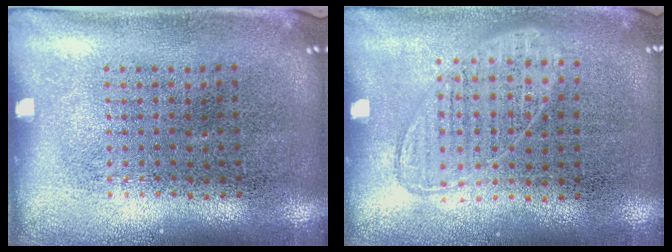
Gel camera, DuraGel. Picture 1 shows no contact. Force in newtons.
{"total": 0.9, "press": 0.9, "slide": 0.3}